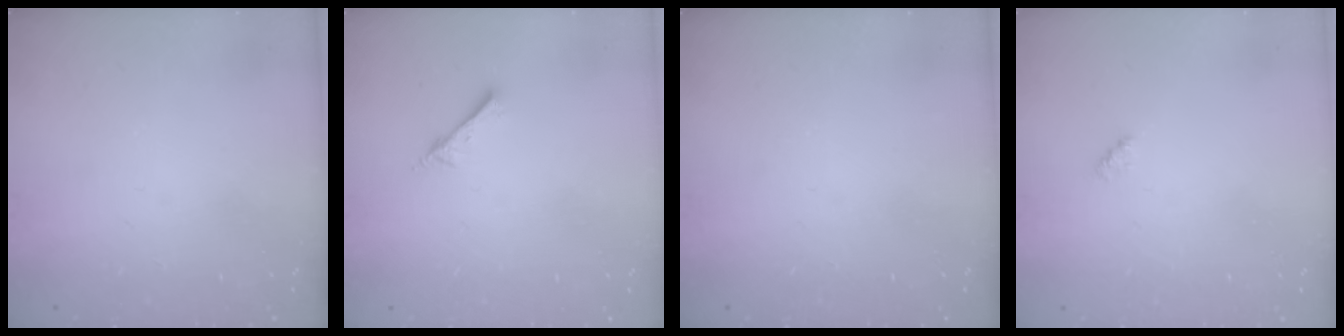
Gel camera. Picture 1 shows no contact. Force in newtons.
{"total": 2.6, "press": 2.6, "slide": 0.3}
{"total": 0.0}
{"total": 2.4, "press": 2.4, "slide": 0.4}